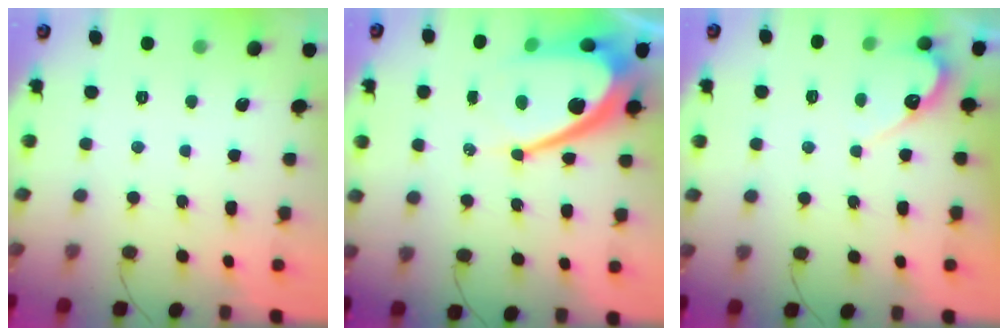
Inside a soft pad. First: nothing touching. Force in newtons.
{"total": 17.2, "press": 17.2, "slide": 1.5}
{"total": 5.6, "press": 5.6, "slide": 0.5}